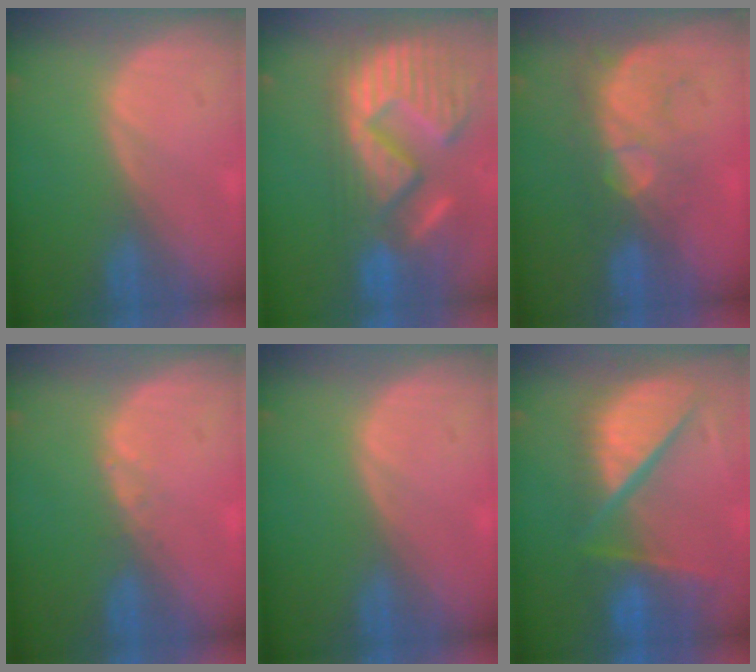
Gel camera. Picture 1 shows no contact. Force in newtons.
{"total": 15.3, "press": 12.7, "slide": 8.4}
{"total": 8.8, "press": 7.6, "slide": 4.4}
{"total": 0.8, "press": 0.7, "slide": 0.1}
{"total": 0.0}
{"total": 12.0, "press": 10.0, "slide": 6.6}